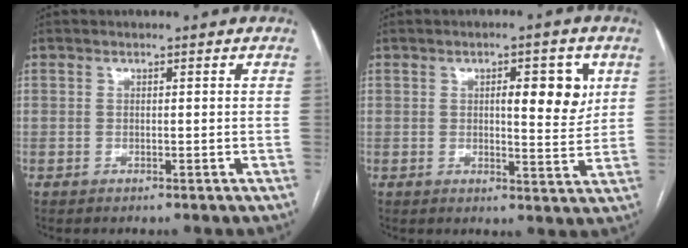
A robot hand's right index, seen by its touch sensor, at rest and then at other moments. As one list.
[{"total": 6.9, "force": [2.1, 1.8, 6.3], "torque": [-0.084, 0.001, 0.026]}]